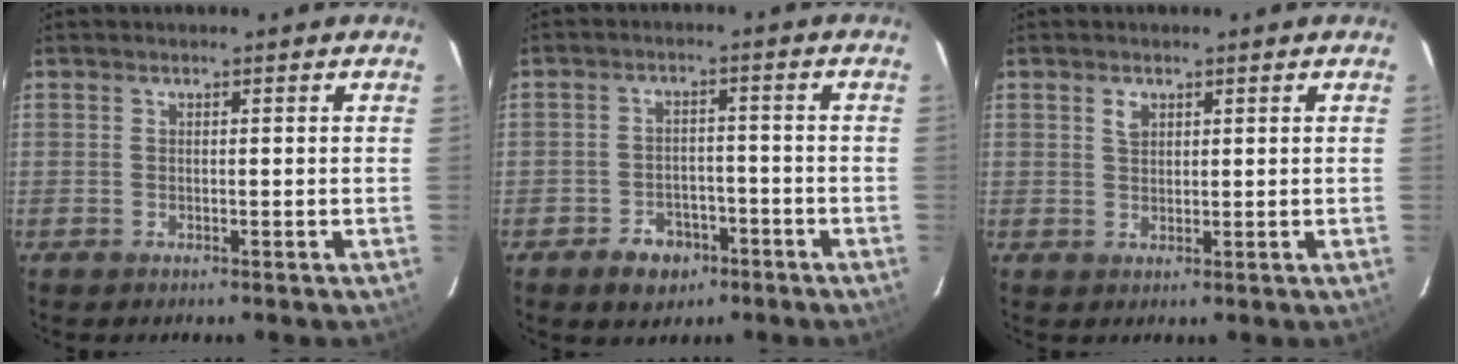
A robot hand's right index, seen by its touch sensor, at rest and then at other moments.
{"total": 6.4, "force": [-4.0, 4.5, 2.2], "torque": [-0.056, 0.016, -0.047]}
{"total": 2.0, "force": [1.1, 1.3, 1.0], "torque": [-0.017, 0.004, 0.020]}